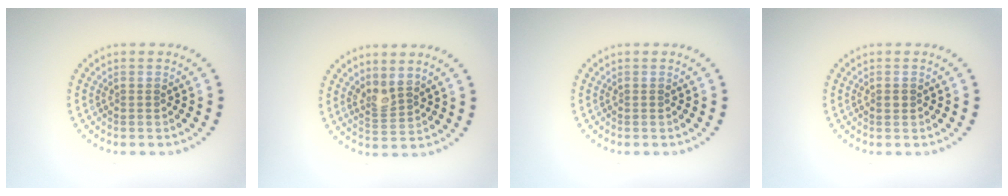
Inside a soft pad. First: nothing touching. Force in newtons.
{"total": 2.0, "press": 1.6, "slide": 1.3}
{"total": 0.0}
{"total": 0.9, "press": 0.9, "slide": 0.0}